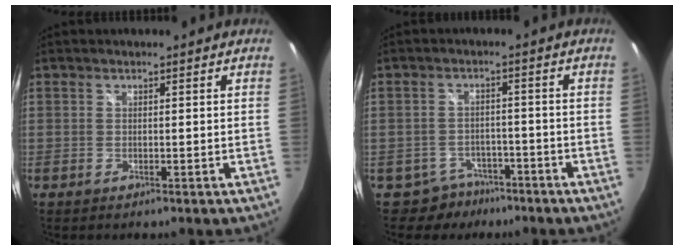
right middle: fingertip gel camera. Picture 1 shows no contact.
{"total": 5.5, "force": [-4.0, 3.8, 0.1], "torque": [-0.011, 0.019, -0.057]}